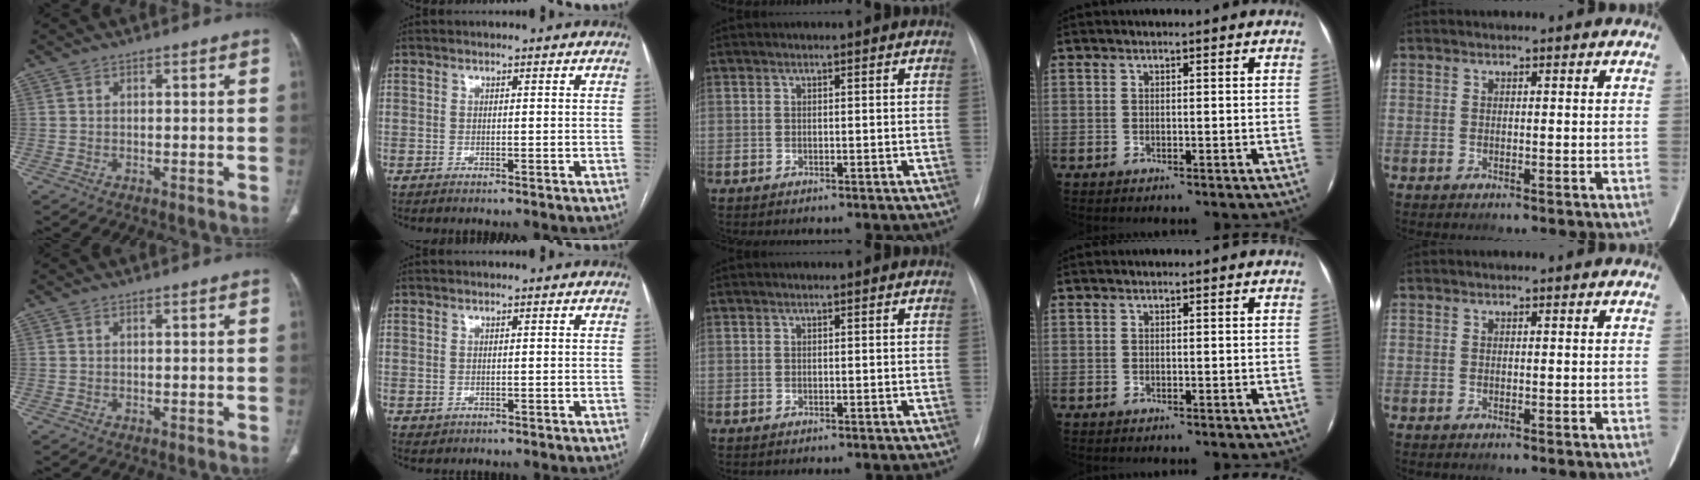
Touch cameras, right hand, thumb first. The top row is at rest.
{"index": {"total": 0.7, "force": [0.1, 0.6, 0.5], "torque": [-0.012, 0.000, 0.007]}}